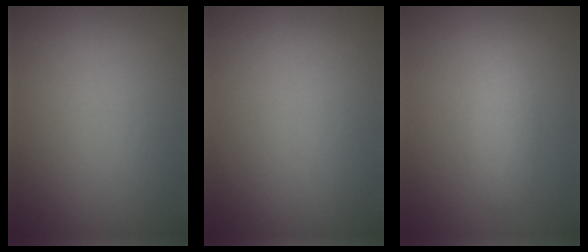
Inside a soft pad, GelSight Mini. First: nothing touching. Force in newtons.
{"total": 0.0}
{"total": 2.1, "press": 2.1, "slide": 0.0}